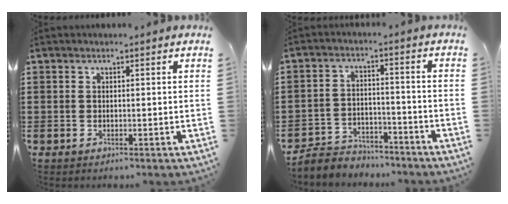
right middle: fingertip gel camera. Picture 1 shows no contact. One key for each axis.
{"total": 4.5, "fx": -4.3, "fy": 1.2, "fz": 0.2, "tx": -0.014, "ty": 0.005, "tz": -0.094}